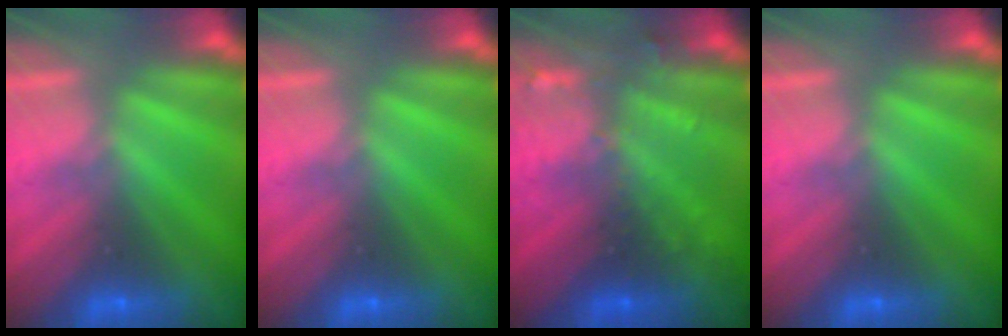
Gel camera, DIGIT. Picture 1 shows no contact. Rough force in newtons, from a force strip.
{"total": 0.0}
{"total": 3.0}
{"total": 0.0}